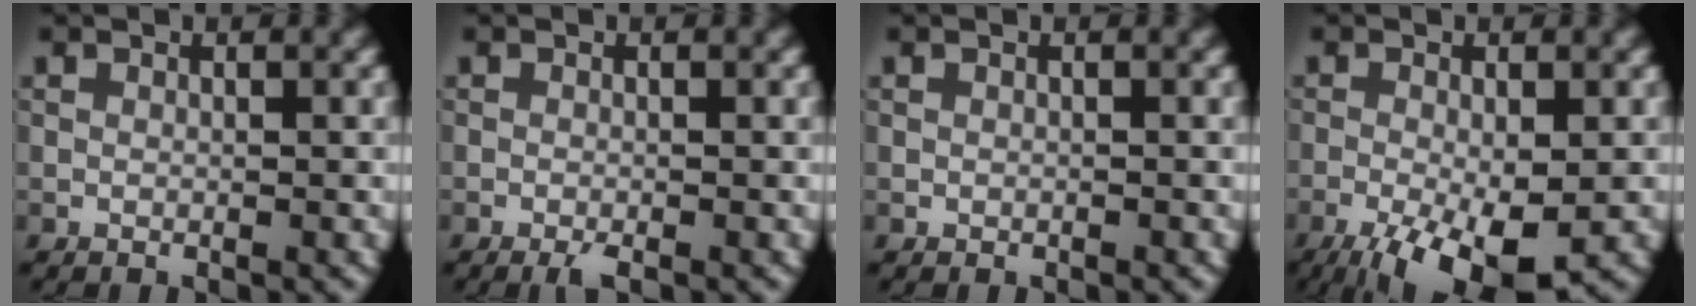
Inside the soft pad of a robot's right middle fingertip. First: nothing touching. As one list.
[{"total": 1.3, "force": [-0.8, 0.1, 0.9], "torque": [-0.015, -0.002, -0.016]}, {"total": 0.0}, {"total": 8.0, "force": [-3.9, 2.6, 6.4], "torque": [-0.118, -0.016, -0.061]}]